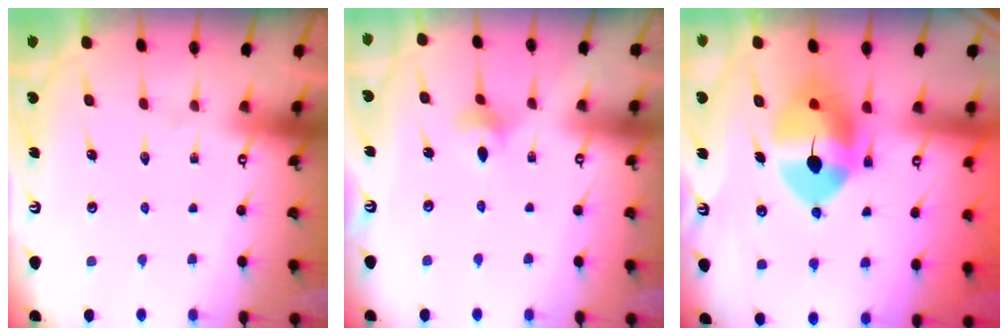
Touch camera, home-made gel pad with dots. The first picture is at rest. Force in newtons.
{"total": 4.4, "press": 4.4, "slide": 0.4}
{"total": 12.2, "press": 11.9, "slide": 2.3}